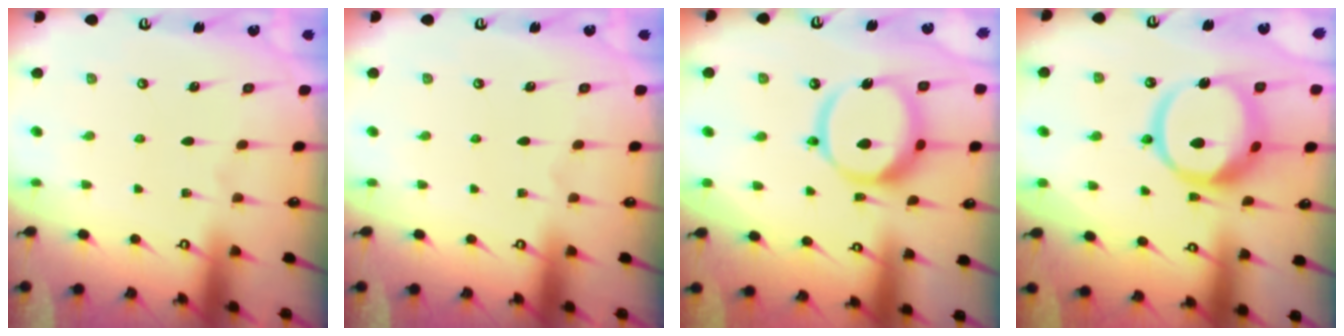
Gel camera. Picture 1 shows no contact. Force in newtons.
{"total": 0.0}
{"total": 14.4, "press": 14.3, "slide": 1.6}
{"total": 14.0, "press": 13.9, "slide": 1.6}